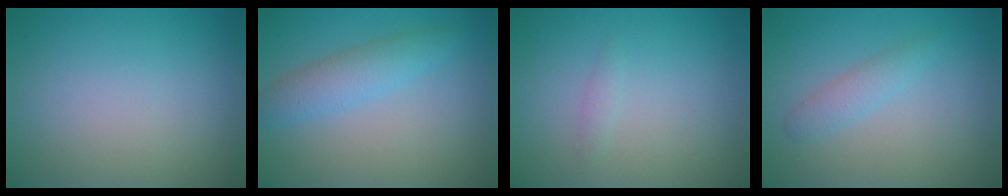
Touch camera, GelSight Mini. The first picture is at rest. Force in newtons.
{"total": 2.9, "press": 2.9, "slide": 0.1}
{"total": 0.7, "press": 0.7, "slide": 0.0}
{"total": 1.6, "press": 1.6, "slide": 0.1}